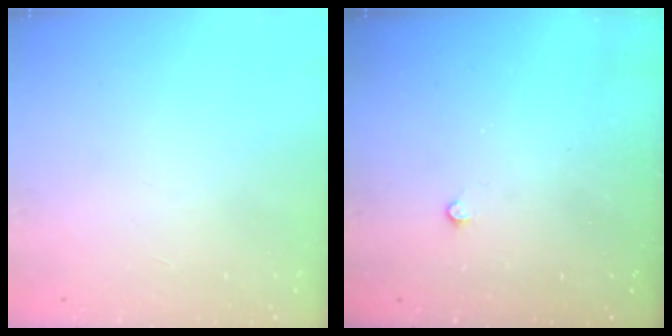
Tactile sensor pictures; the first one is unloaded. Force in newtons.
{"total": 2.0, "press": 1.9, "slide": 0.3}